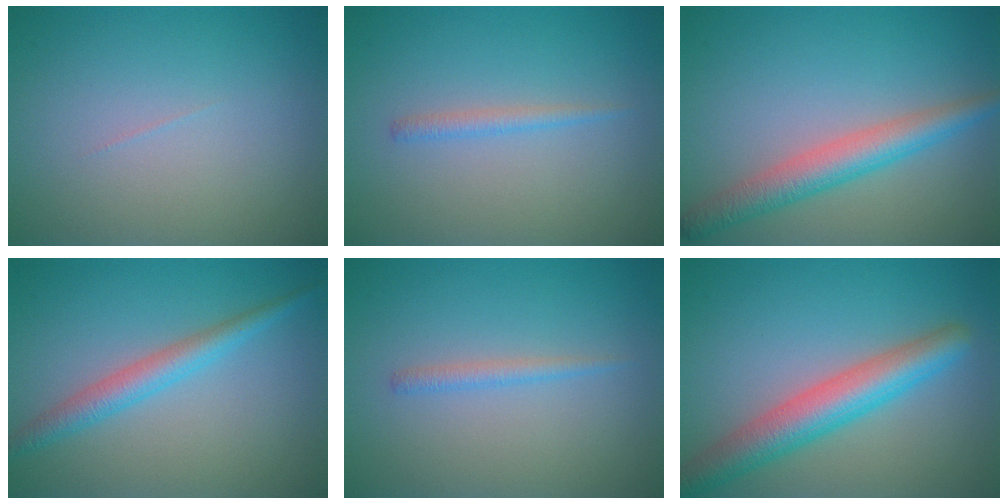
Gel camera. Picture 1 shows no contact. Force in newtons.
{"total": 1.1, "press": 1.1, "slide": 0.1}
{"total": 4.2, "press": 4.2, "slide": 0.1}
{"total": 2.9, "press": 2.9, "slide": 0.0}
{"total": 1.1, "press": 1.1, "slide": 0.1}
{"total": 5.8, "press": 5.8, "slide": 0.2}